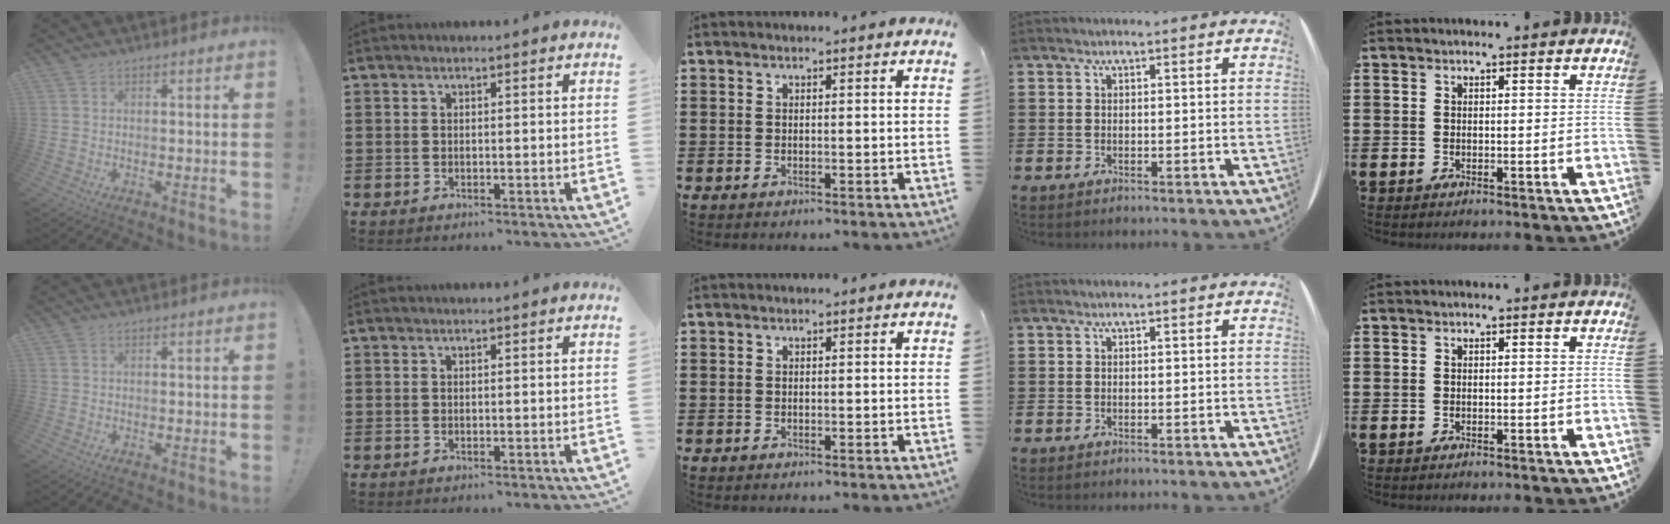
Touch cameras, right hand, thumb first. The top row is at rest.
{}